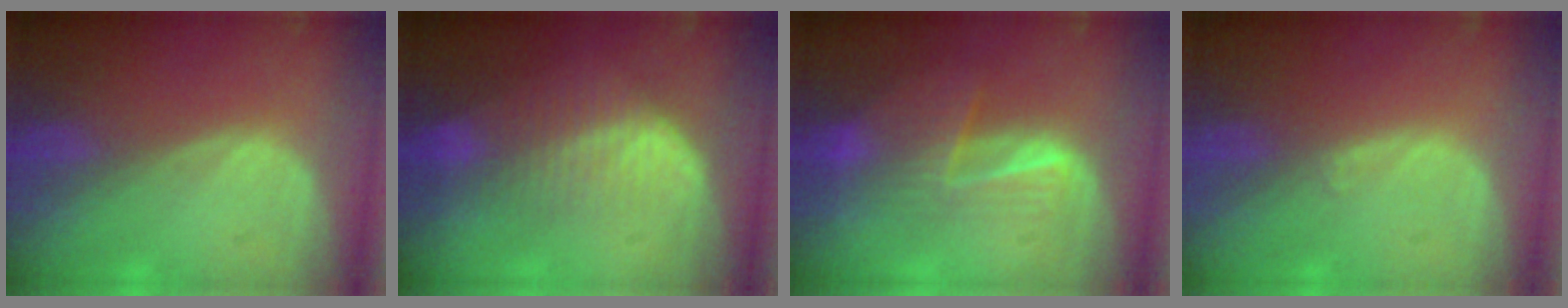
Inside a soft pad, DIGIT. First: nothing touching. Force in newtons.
{"total": 7.2, "press": 6.6, "slide": 2.9}
{"total": 6.9, "press": 6.5, "slide": 2.3}
{"total": 0.6, "press": 0.4, "slide": 0.4}